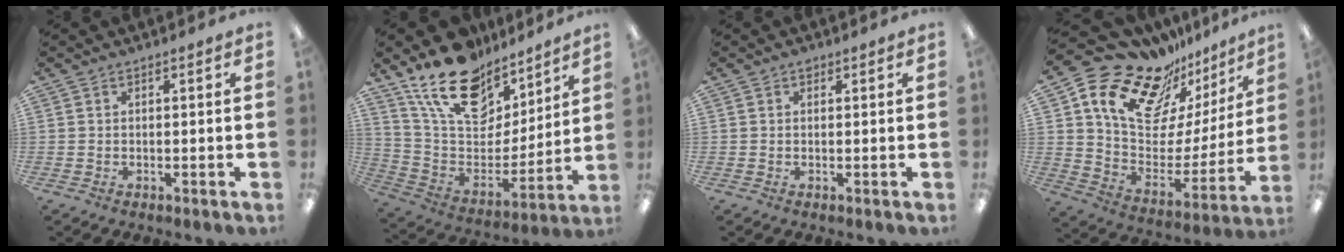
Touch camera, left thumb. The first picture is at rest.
{"total": 20.1, "force": [14.8, 10.4, 8.7], "torque": [-0.169, -0.092, 0.272]}
{"total": 0.9, "force": [0.5, 0.6, 0.4], "torque": [-0.002, -0.001, 0.006]}
{"total": 19.0, "force": [13.6, 10.8, 7.8], "torque": [-0.140, -0.105, 0.239]}